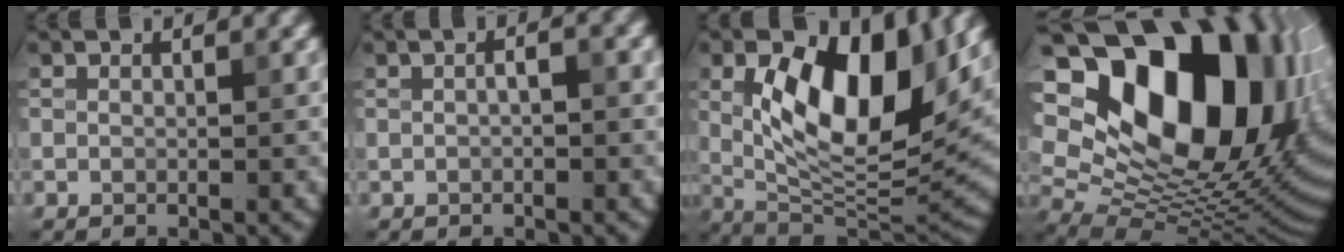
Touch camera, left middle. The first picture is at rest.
{"total": 1.8, "force": [-0.2, 0.6, 1.6], "torque": [-0.028, 0.008, 0.003]}
{"total": 11.5, "force": [1.8, 5.2, 10.1], "torque": [-0.163, -0.003, 0.032]}
{"total": 20.9, "force": [6.3, 12.6, 15.4], "torque": [-0.236, 0.036, 0.129]}